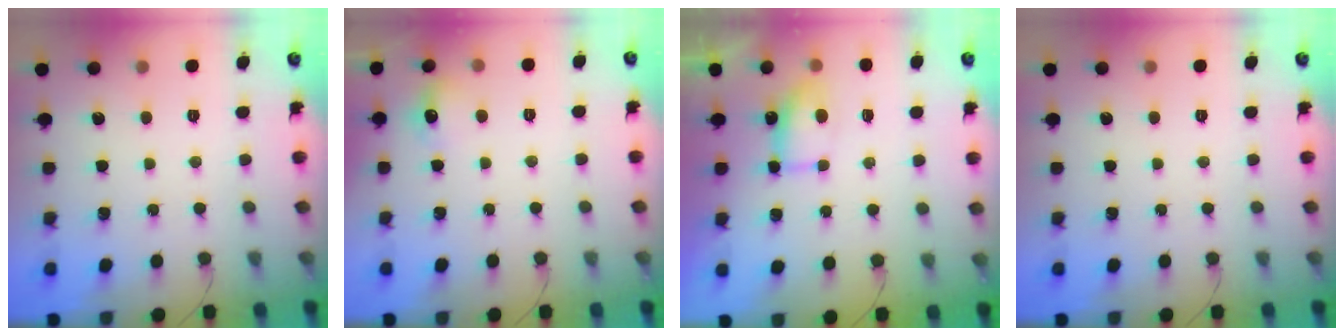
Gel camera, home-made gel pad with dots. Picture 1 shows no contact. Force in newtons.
{"total": 6.8, "press": 6.6, "slide": 1.3}
{"total": 5.5, "press": 5.5, "slide": 0.5}
{"total": 0.0}